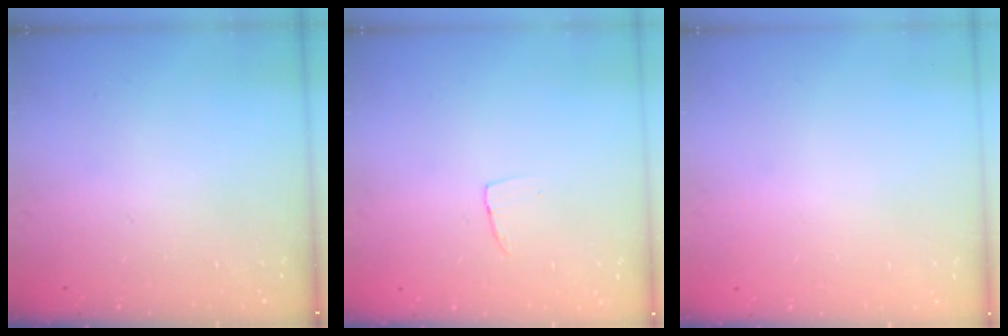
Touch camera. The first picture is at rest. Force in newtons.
{"total": 2.9, "press": 2.9, "slide": 0.1}
{"total": 0.0}